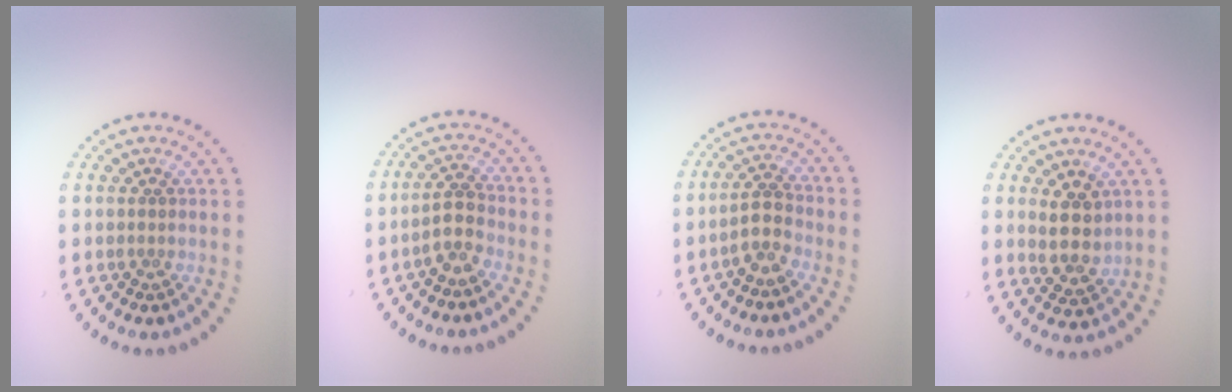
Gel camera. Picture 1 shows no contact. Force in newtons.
{"total": 2.3, "press": 2.1, "slide": 0.9}
{"total": 2.3, "press": 2.1, "slide": 0.9}
{"total": 3.2, "press": 2.9, "slide": 1.2}